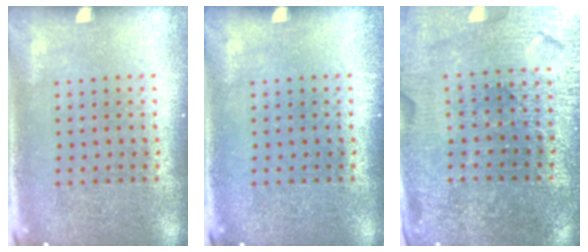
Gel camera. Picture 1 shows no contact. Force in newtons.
{"total": 0.0}
{"total": 3.1, "press": 3.1, "slide": 0.1}